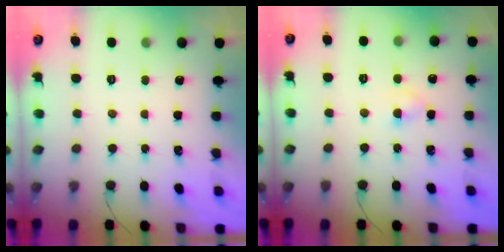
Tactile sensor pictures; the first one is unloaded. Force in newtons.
{"total": 2.7, "press": 2.6, "slide": 1.0}